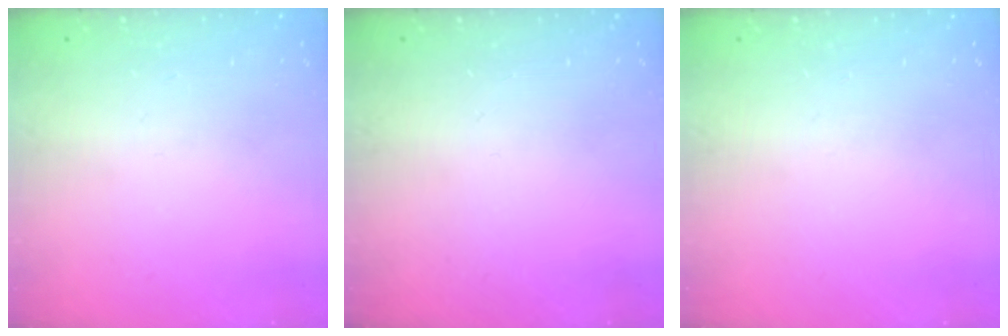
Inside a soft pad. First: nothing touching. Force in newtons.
{"total": 0.0}
{"total": 0.0}